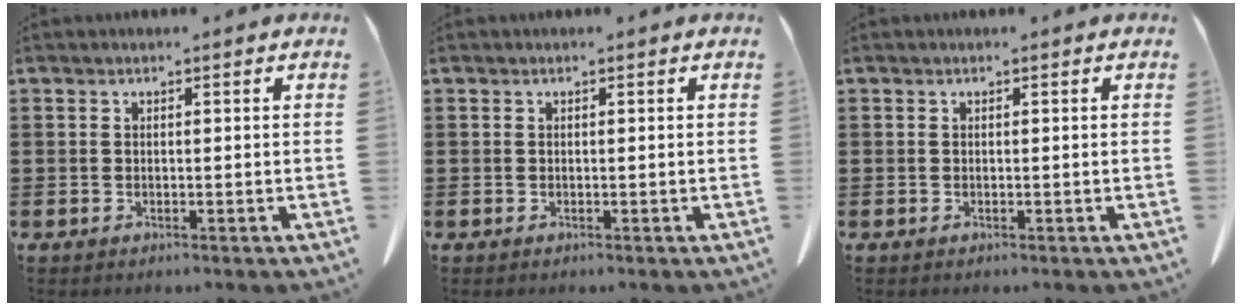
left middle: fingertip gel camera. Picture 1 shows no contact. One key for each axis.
{"total": 0.0}
{"total": 0.0}